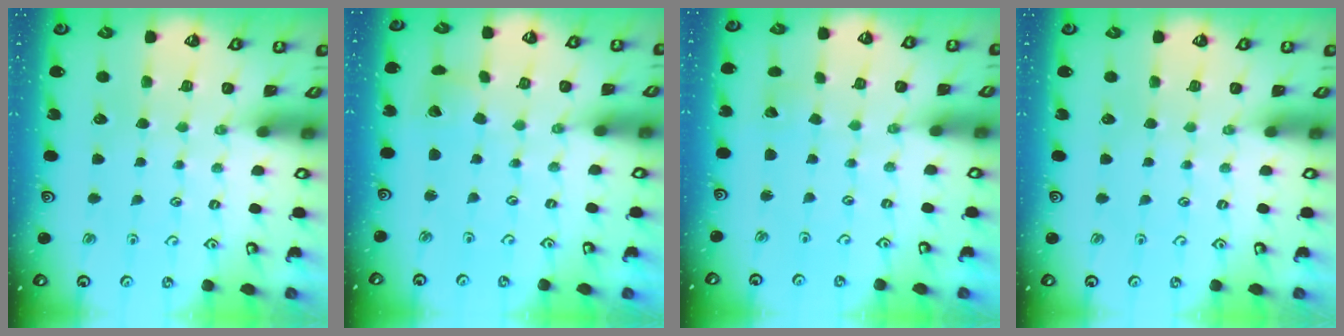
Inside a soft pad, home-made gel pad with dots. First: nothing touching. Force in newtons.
{"total": 2.8, "press": 2.8, "slide": 0.3}
{"total": 1.8, "press": 1.8, "slide": 0.1}
{"total": 0.0}